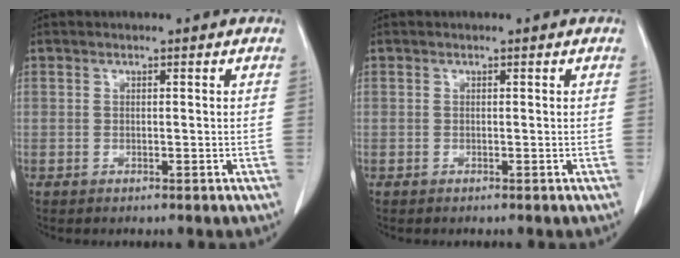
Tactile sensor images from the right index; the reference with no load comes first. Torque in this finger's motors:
{"motor_torque": [0.02, -0.07, 0.00, 0.01]}